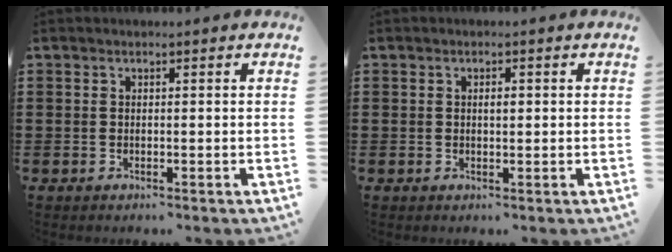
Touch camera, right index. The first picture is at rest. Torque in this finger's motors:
{"motor_torque": [0.37, -0.21, 0.03, 0.03]}